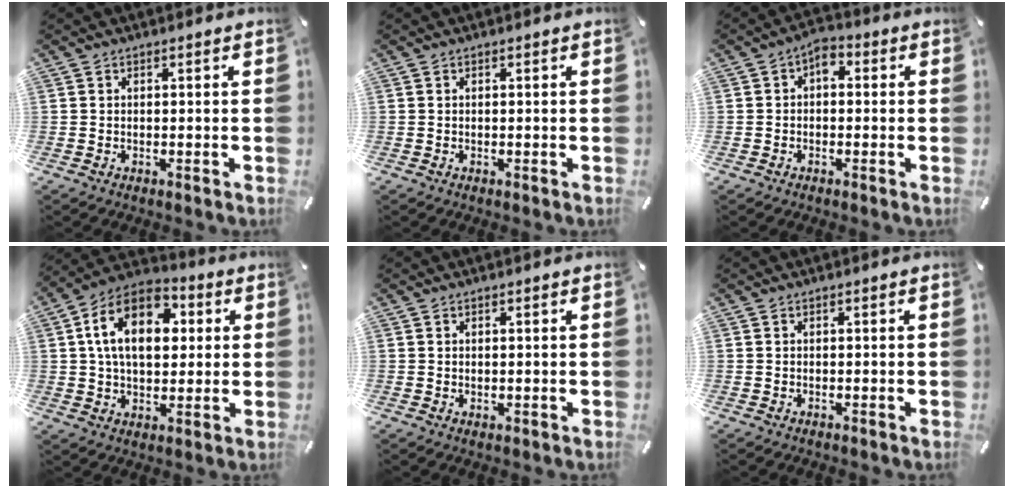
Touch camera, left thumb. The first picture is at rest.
{"total": 0.0}
{"total": 3.5, "force": [-0.6, 2.4, 2.5], "torque": [-0.048, 0.017, -0.012]}
{"total": 15.3, "force": [3.7, 10.1, 10.8], "torque": [-0.194, 0.005, 0.061]}
{"total": 0.5, "force": [0.3, 0.4, 0.2], "torque": [-0.002, 0.002, 0.006]}
{"total": 0.0}